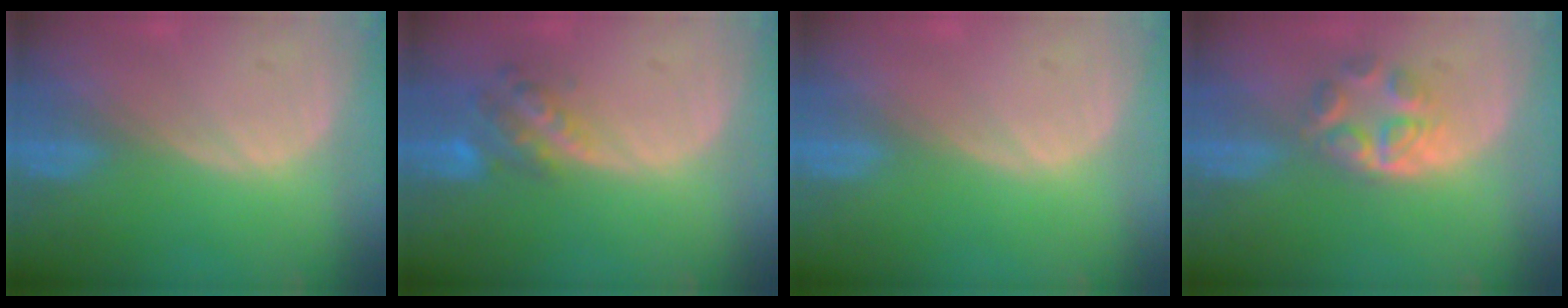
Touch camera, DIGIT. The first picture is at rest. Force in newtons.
{"total": 5.7, "press": 5.0, "slide": 2.8}
{"total": 0.0}
{"total": 5.0, "press": 4.8, "slide": 1.6}